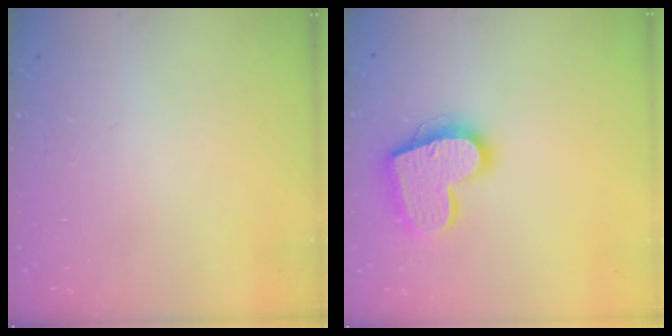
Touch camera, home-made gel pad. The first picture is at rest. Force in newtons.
{"total": 17.9, "press": 17.9, "slide": 1.3}